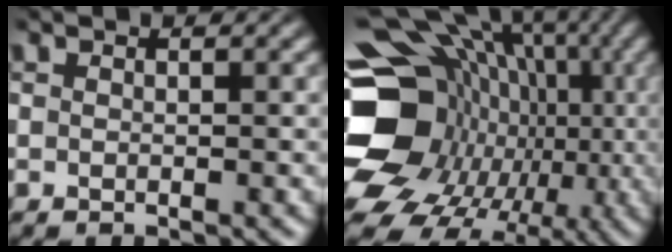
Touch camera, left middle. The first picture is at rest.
{"total": 20.8, "force": [-2.0, 17.7, 10.7], "torque": [-0.169, 0.024, -0.050]}